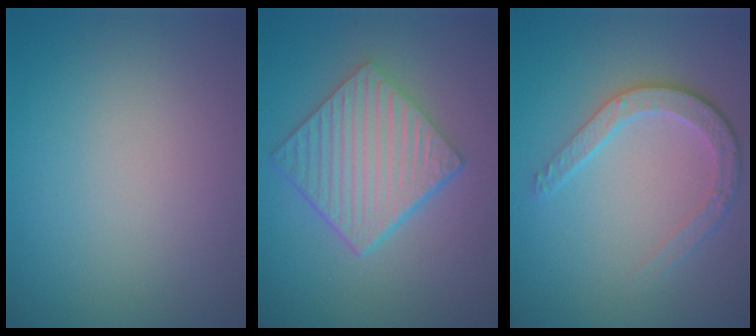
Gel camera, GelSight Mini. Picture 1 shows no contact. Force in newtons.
{"total": 6.1, "press": 4.6, "slide": 4.0}
{"total": 3.6, "press": 2.9, "slide": 2.2}